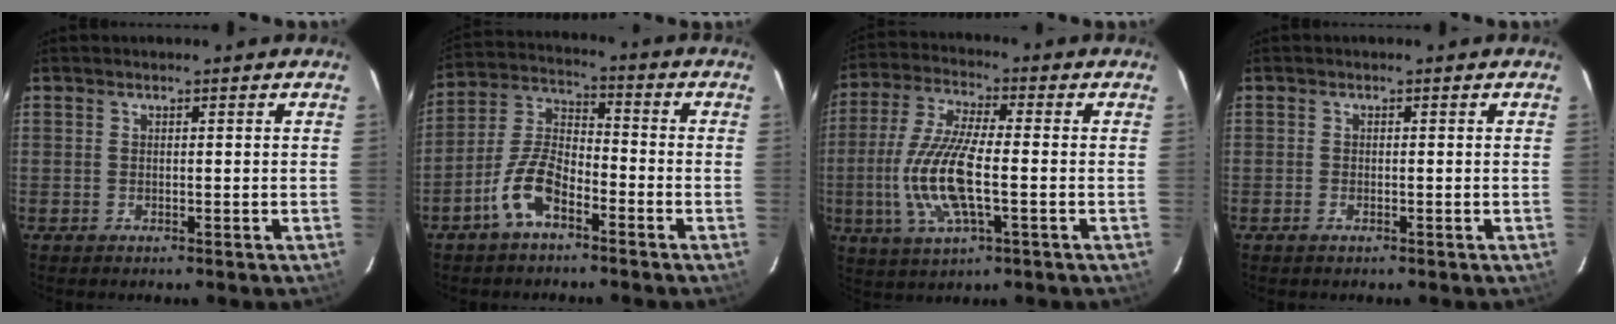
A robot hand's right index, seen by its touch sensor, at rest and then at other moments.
{"total": 9.2, "force": [-5.4, 3.8, 6.4], "torque": [-0.142, 0.016, -0.105]}
{"total": 13.7, "force": [-2.5, 3.8, 12.9], "torque": [-0.273, -0.006, -0.050]}
{"total": 0.9, "force": [-0.6, 0.4, 0.5], "torque": [-0.010, -0.001, -0.012]}